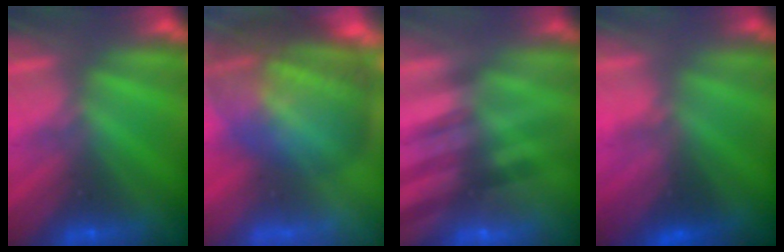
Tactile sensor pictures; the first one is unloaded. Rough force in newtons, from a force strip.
{"total": 7.6}
{"total": 2.4}
{"total": 2.2}